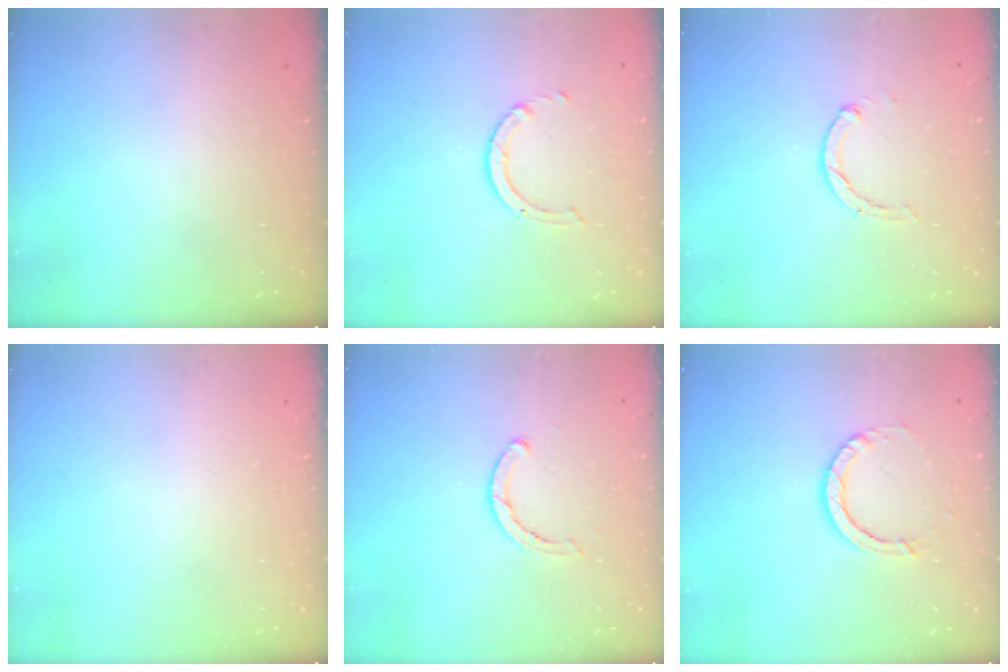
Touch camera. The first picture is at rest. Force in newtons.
{"total": 2.5, "press": 2.5, "slide": 0.2}
{"total": 0.8, "press": 0.8, "slide": 0.2}
{"total": 0.0}
{"total": 2.8, "press": 2.8, "slide": 0.2}
{"total": 7.0, "press": 6.9, "slide": 0.9}